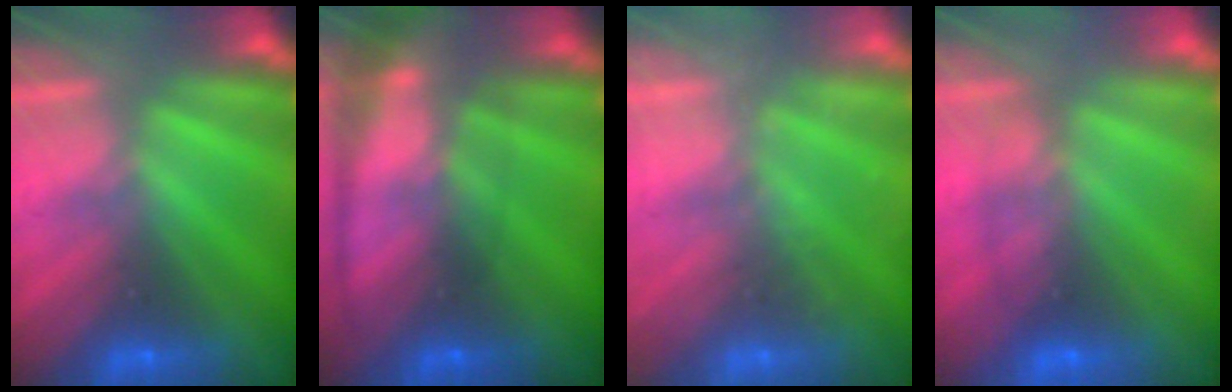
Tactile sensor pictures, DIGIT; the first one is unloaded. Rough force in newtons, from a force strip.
{"total": 5.8}
{"total": 1.9}
{"total": 1.8}